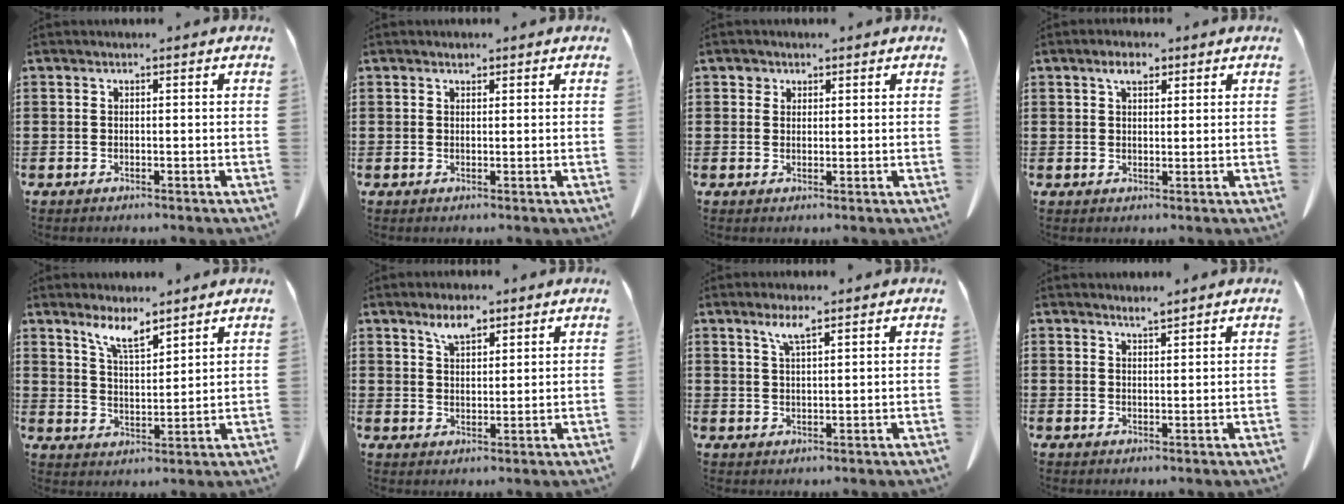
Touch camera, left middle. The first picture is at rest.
{"total": 0.8, "force": [0.8, 0.3, 0.2], "torque": [-0.005, -0.002, 0.016]}
{"total": 1.4, "force": [1.1, 0.9, 0.2], "torque": [-0.001, -0.003, 0.021]}
{"total": 3.1, "force": [2.0, 1.3, 2.0], "torque": [-0.036, 0.002, 0.034]}
{"total": 5.9, "force": [5.0, 0.9, 3.0], "torque": [-0.072, -0.013, 0.088]}
{"total": 4.2, "force": [3.0, 1.5, 2.5], "torque": [-0.048, 0.000, 0.053]}
{"total": 3.4, "force": [2.3, 0.4, 2.4], "torque": [-0.053, 0.002, 0.041]}
{"total": 1.9, "force": [1.8, 0.0, 0.6], "torque": [-0.015, -0.001, 0.035]}